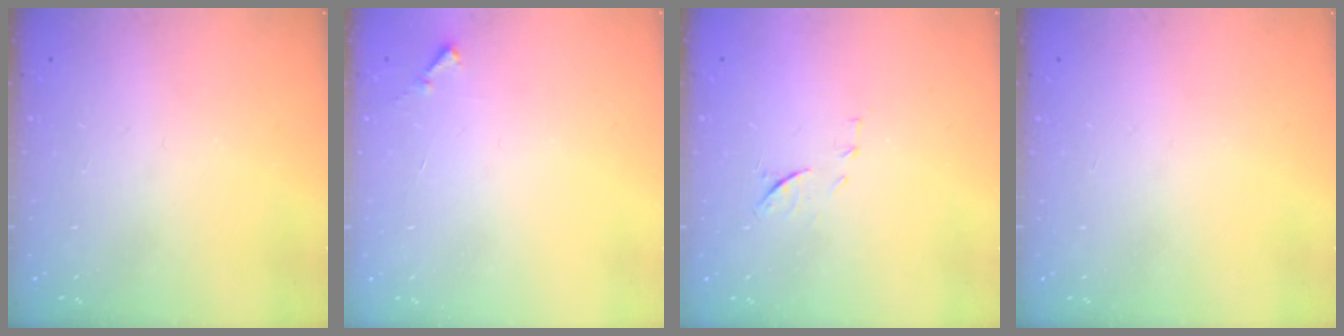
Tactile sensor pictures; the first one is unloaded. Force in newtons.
{"total": 4.4, "press": 4.4, "slide": 0.3}
{"total": 8.5, "press": 8.4, "slide": 1.0}
{"total": 0.0}